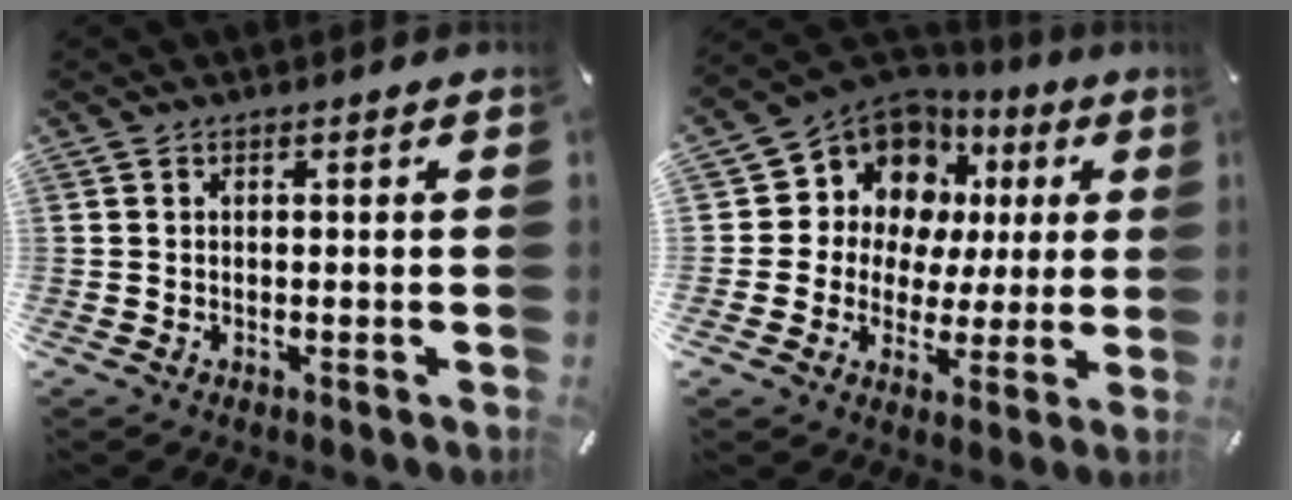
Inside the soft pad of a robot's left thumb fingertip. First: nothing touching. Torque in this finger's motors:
{"motor_torque": [0.57, 0.63, 0.69, 0.35, 0.07]}